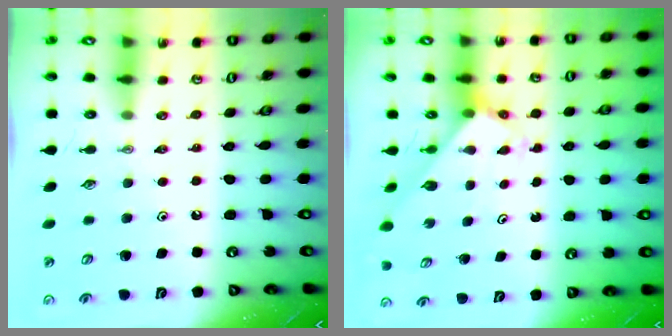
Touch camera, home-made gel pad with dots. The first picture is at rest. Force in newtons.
{"total": 2.9, "press": 2.9, "slide": 0.2}